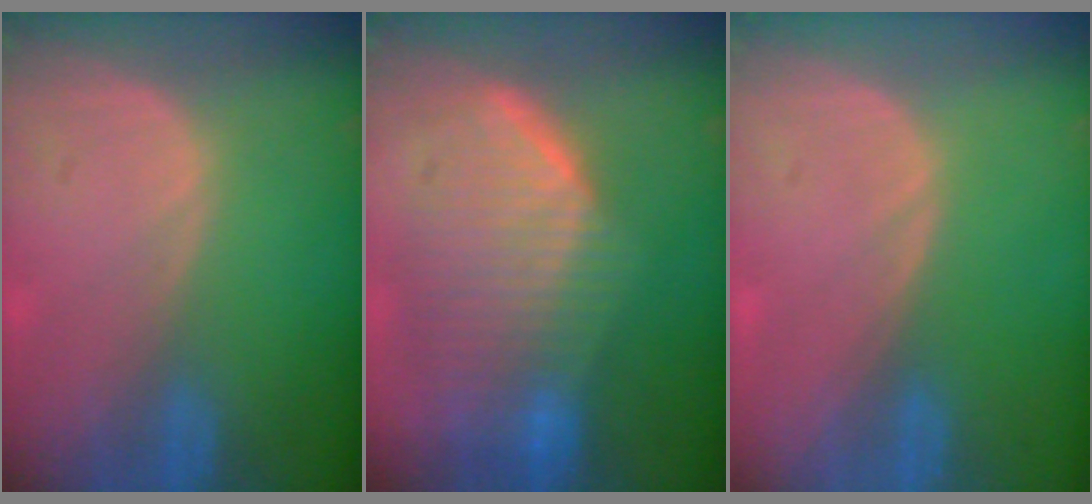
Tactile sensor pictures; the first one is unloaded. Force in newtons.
{"total": 10.0, "press": 9.0, "slide": 4.3}
{"total": 0.0}